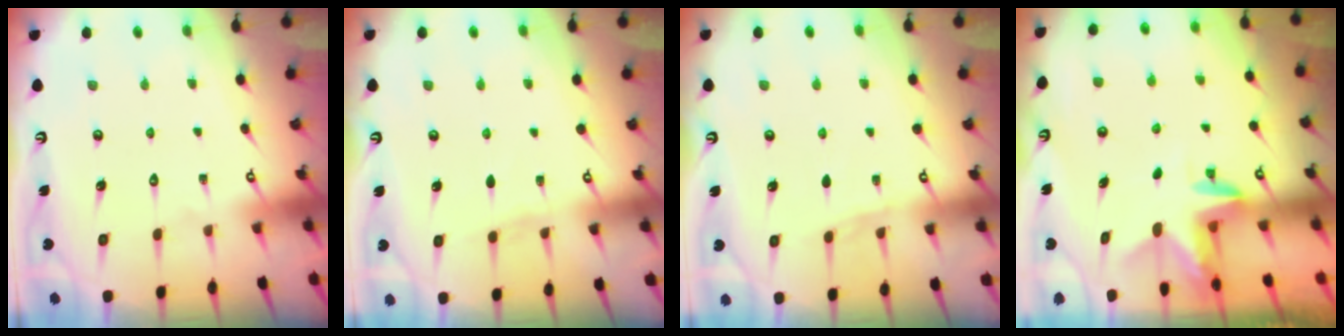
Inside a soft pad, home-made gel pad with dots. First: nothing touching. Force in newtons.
{"total": 1.9, "press": 1.9, "slide": 0.3}
{"total": 4.1, "press": 4.1, "slide": 0.5}
{"total": 2.9, "press": 2.9, "slide": 0.1}